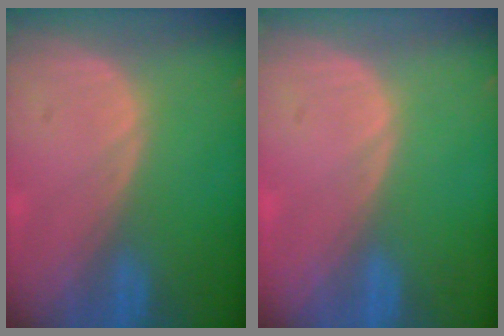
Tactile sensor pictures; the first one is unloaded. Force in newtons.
{"total": 0.0}